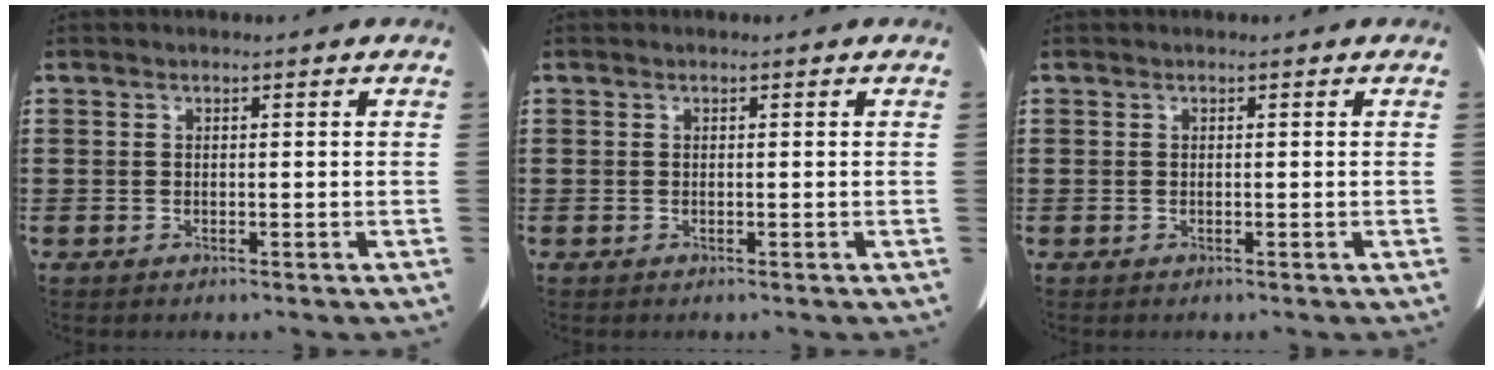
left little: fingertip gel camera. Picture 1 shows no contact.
{"total": 0.0}
{"total": 0.0}